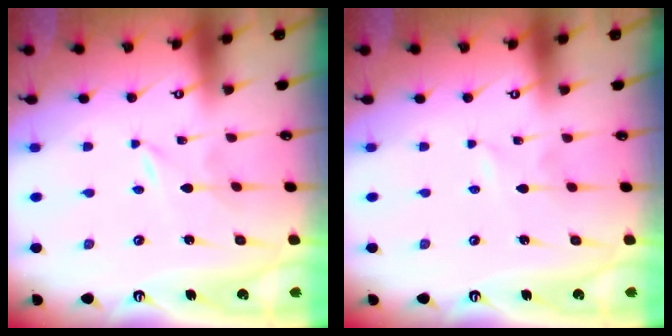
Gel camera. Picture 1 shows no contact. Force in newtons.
{"total": 0.6, "press": 0.6, "slide": 0.1}